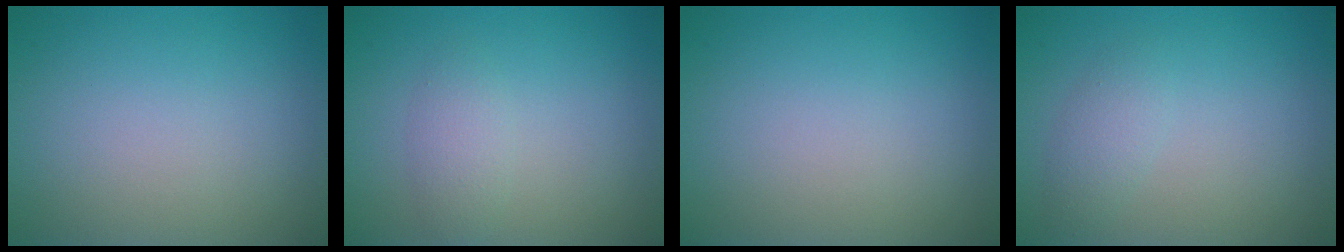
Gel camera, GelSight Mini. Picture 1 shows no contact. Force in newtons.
{"total": 1.7, "press": 1.7, "slide": 0.0}
{"total": 0.0}
{"total": 1.6, "press": 1.6, "slide": 0.0}